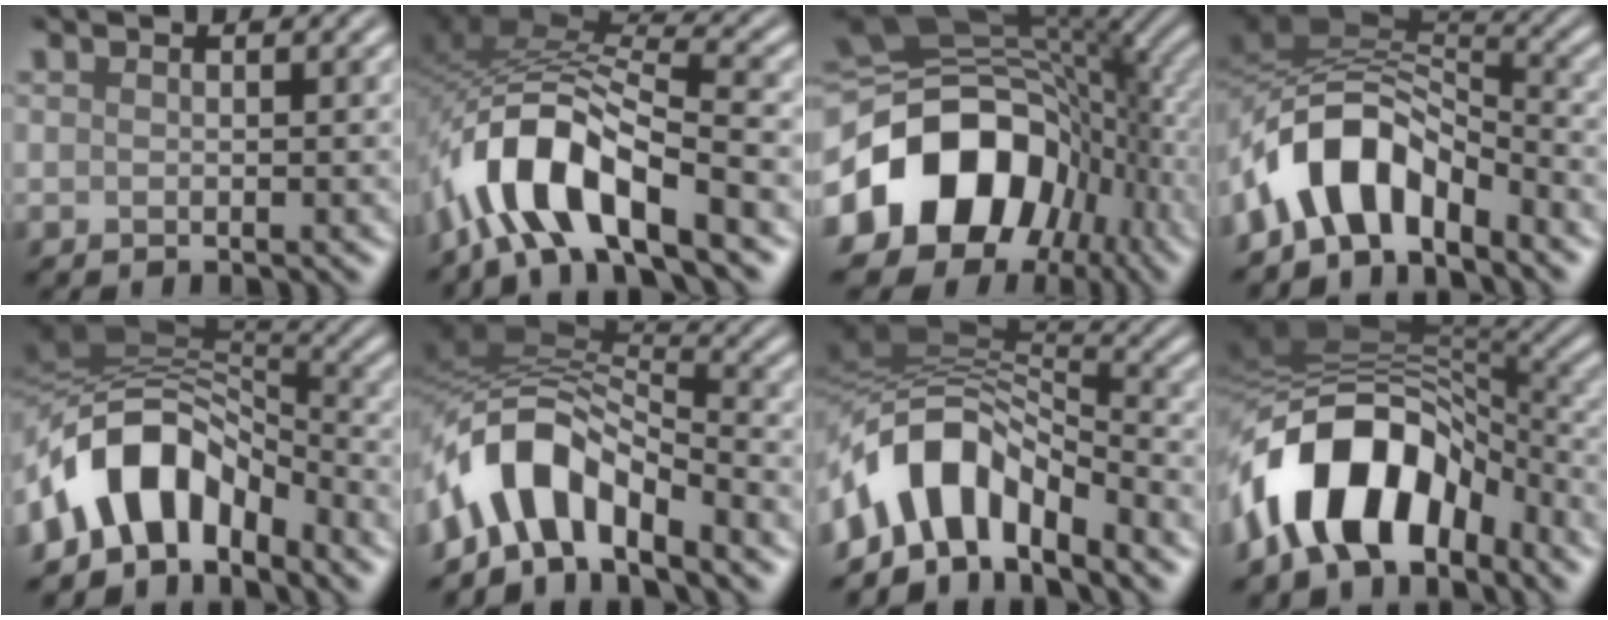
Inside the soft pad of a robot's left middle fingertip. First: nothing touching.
{"total": 9.5, "force": [-5.5, 3.5, 7.0], "torque": [-0.123, 0.013, -0.108]}
{"total": 14.3, "force": [-3.5, 10.5, 9.0], "torque": [-0.152, -0.003, -0.072]}
{"total": 7.3, "force": [-4.0, 3.6, 4.9], "torque": [-0.071, 0.015, -0.083]}
{"total": 8.9, "force": [-4.0, 5.3, 6.0], "torque": [-0.091, 0.016, -0.076]}
{"total": 7.5, "force": [-4.2, 3.4, 5.2], "torque": [-0.081, 0.015, -0.089]}
{"total": 8.0, "force": [-3.8, 4.3, 5.7], "torque": [-0.089, 0.011, -0.076]}
{"total": 11.2, "force": [-4.9, 6.4, 7.7], "torque": [-0.130, 0.010, -0.088]}